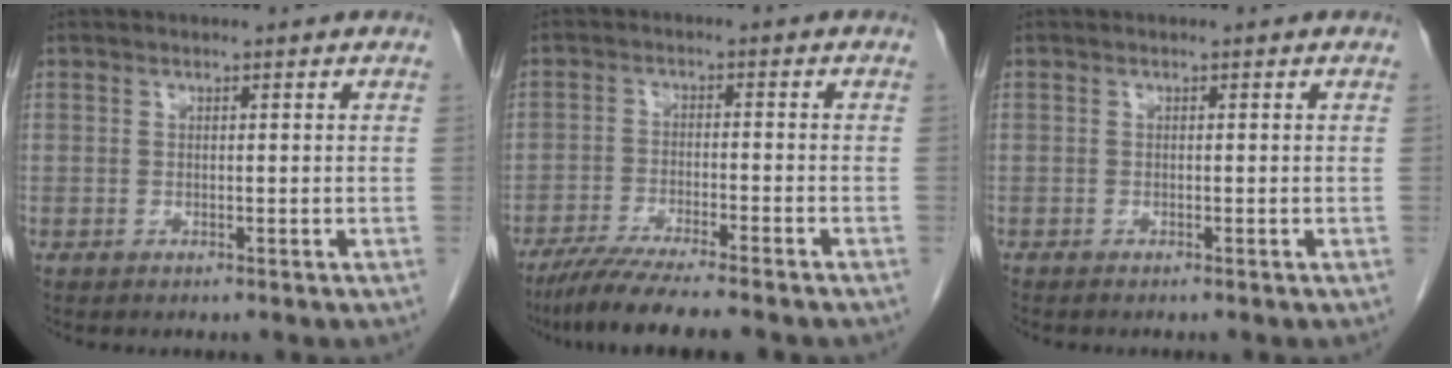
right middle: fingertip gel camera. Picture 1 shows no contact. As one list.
[{"total": 9.7, "force": [-8.1, -0.2, 5.3], "torque": [-0.080, -0.027, -0.132]}, {"total": 0.6, "force": [-0.5, 0.0, 0.2], "torque": [-0.005, -0.001, -0.010]}]